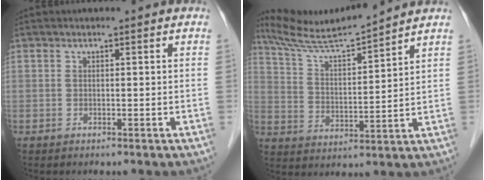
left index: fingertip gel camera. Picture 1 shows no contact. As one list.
[{"total": 11.0, "force": [10.3, -1.2, 3.7], "torque": [-0.076, 0.008, 0.189]}]